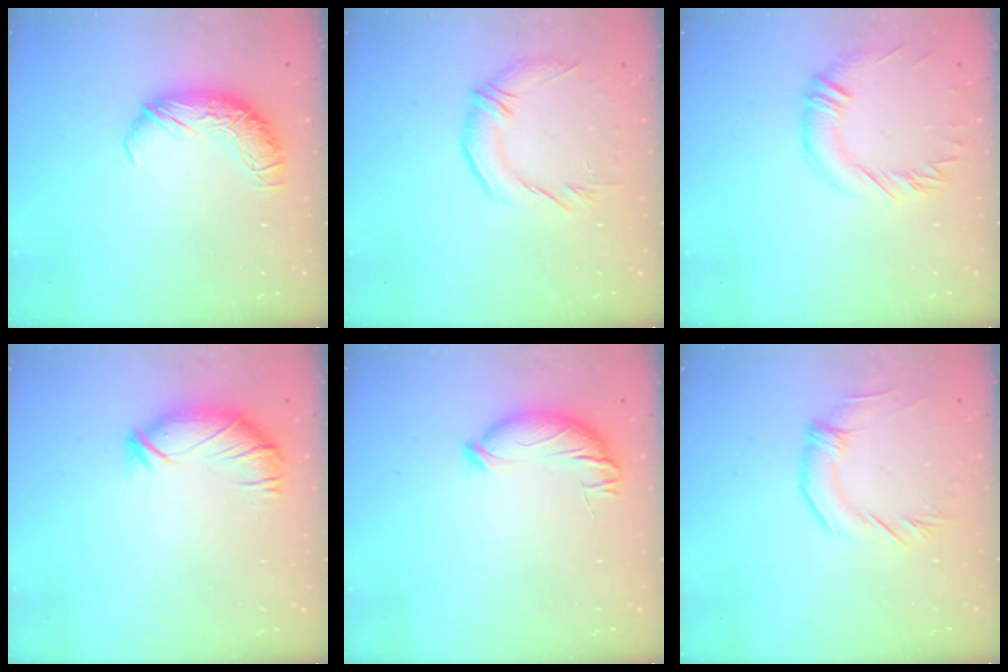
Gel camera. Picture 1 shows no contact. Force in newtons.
{"total": 2.7, "press": 1.0, "slide": 2.5}
{"total": 1.3, "press": 1.1, "slide": 0.7}
{"total": 2.9, "press": 2.3, "slide": 1.7}
{"total": 4.4, "press": 4.3, "slide": 1.1}
{"total": 1.3, "press": 1.3, "slide": 0.4}